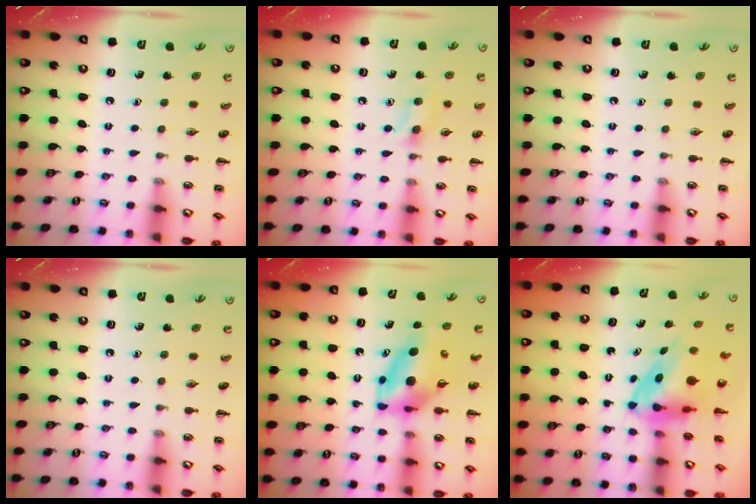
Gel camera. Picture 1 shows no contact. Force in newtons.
{"total": 6.2, "press": 5.9, "slide": 1.8}
{"total": 0.0}
{"total": 0.0}
{"total": 7.2, "press": 6.9, "slide": 2.0}
{"total": 5.0, "press": 4.8, "slide": 1.5}